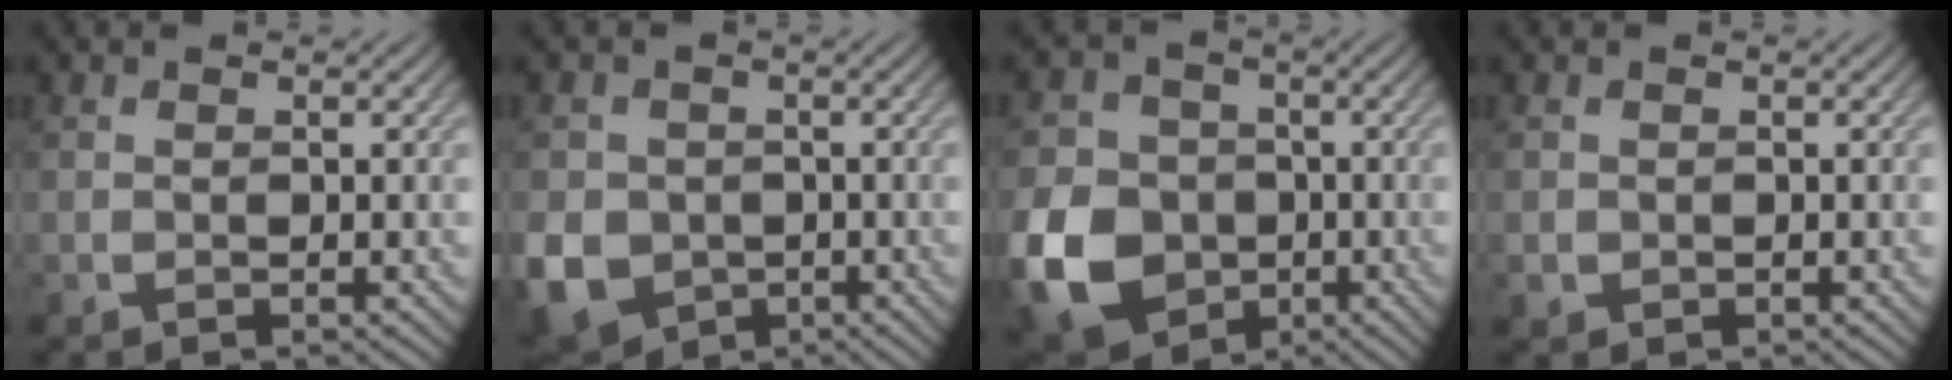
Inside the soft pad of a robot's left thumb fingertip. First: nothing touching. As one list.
[{"total": 10.5, "force": [-2.9, 8.9, 4.6], "torque": [-0.133, -0.046, -0.067]}, {"total": 13.1, "force": [-3.9, 10.7, 6.4], "torque": [-0.191, -0.044, -0.078]}, {"total": 1.1, "force": [-0.2, 1.0, 0.2], "torque": [-0.004, -0.007, -0.005]}]